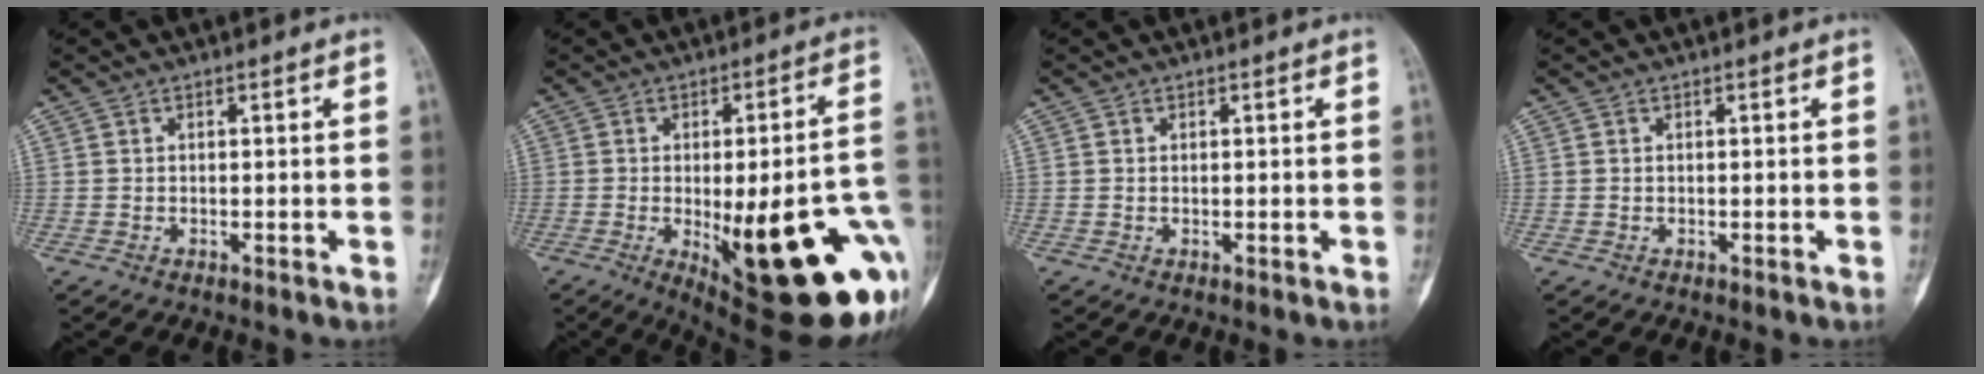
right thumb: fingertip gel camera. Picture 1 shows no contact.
{"total": 28.6, "force": [-7.3, 9.0, 26.2], "torque": [-0.264, -0.002, -0.075]}
{"total": 0.0}
{"total": 0.0}